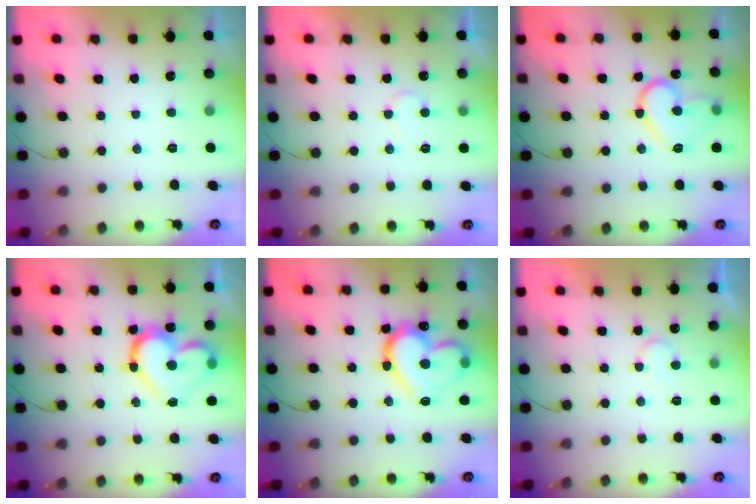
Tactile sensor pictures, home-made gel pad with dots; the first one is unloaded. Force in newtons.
{"total": 5.4, "press": 5.4, "slide": 0.4}
{"total": 13.7, "press": 13.6, "slide": 1.4}
{"total": 16.1, "press": 16.0, "slide": 1.5}
{"total": 19.8, "press": 19.7, "slide": 1.4}
{"total": 4.4, "press": 4.4, "slide": 0.2}